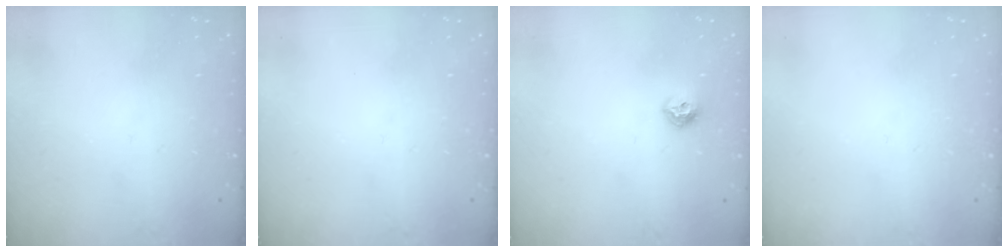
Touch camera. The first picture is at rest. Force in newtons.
{"total": 0.0}
{"total": 6.8, "press": 6.8, "slide": 0.3}
{"total": 0.0}